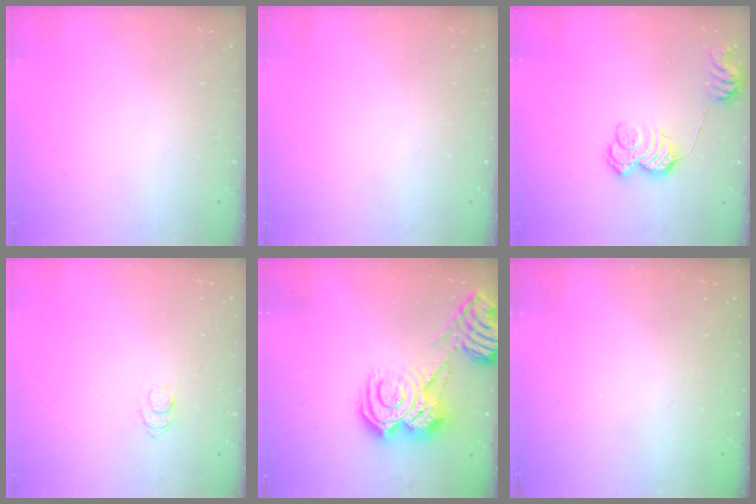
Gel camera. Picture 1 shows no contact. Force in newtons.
{"total": 0.0}
{"total": 11.1, "press": 11.0, "slide": 0.7}
{"total": 5.0, "press": 5.0, "slide": 0.5}
{"total": 12.3, "press": 12.2, "slide": 1.2}
{"total": 2.3, "press": 2.2, "slide": 0.8}